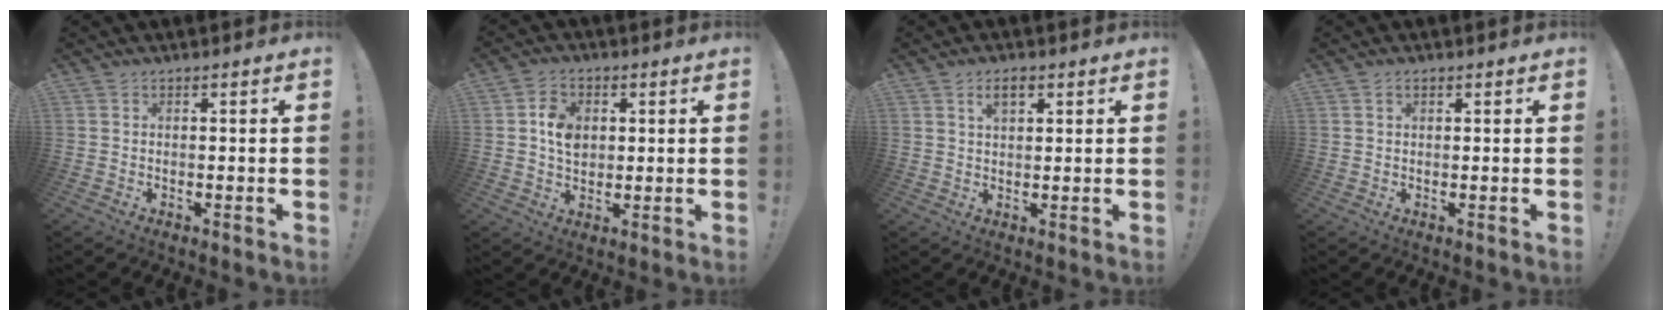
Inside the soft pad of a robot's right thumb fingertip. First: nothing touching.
{"total": 7.4, "force": [1.0, 5.8, 4.5], "torque": [-0.065, 0.008, 0.021]}
{"total": 3.9, "force": [1.9, 1.9, 2.8], "torque": [-0.042, -0.002, 0.031]}
{"total": 1.2, "force": [0.7, 0.7, 0.6], "torque": [-0.008, 0.001, 0.011]}